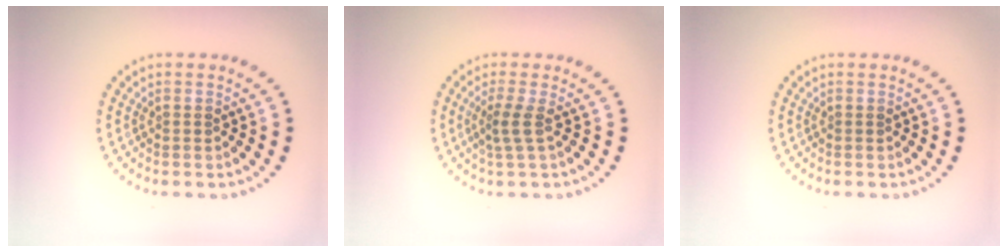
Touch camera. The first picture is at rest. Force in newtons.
{"total": 1.8, "press": 1.1, "slide": 1.4}
{"total": 0.0}